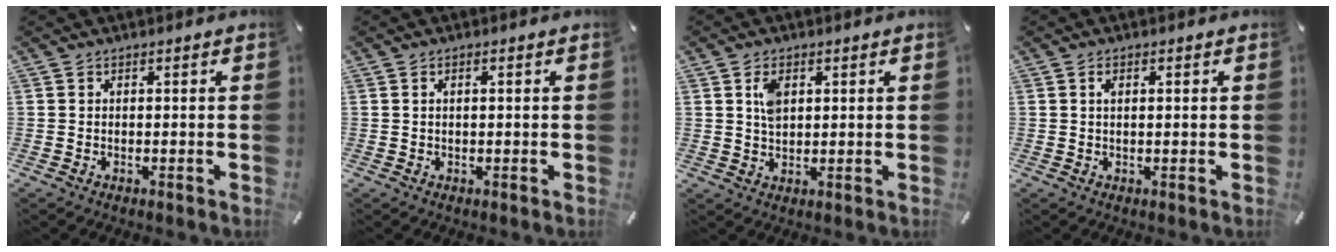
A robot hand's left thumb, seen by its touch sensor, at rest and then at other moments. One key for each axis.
{"total": 1.2, "fx": 0.2, "fy": 0.3, "fz": 1.1, "tx": -0.021, "ty": 0.000, "tz": 0.003}
{"total": 4.4, "fx": 1.6, "fy": 2.8, "fz": 3.1, "tx": -0.053, "ty": -0.001, "tz": 0.025}
{"total": 1.4, "fx": 0.4, "fy": 0.5, "fz": 1.3, "tx": -0.027, "ty": 0.002, "tz": 0.006}